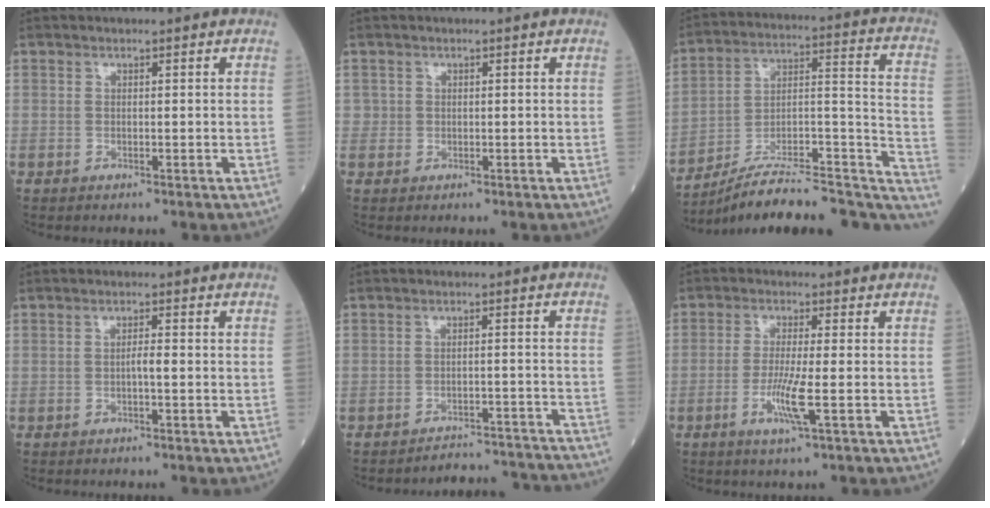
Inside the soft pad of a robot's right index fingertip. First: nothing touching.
{"total": 0.9, "force": [0.1, 0.9, 0.0], "torque": [0.008, 0.003, 0.000]}
{"total": 22.8, "force": [-18.6, 5.7, 11.9], "torque": [-0.118, 0.057, -0.273]}
{"total": 1.5, "force": [-0.4, 0.2, 1.4], "torque": [-0.024, 0.003, -0.007]}
{"total": 11.5, "force": [-11.4, 0.5, 0.5], "torque": [0.012, 0.017, -0.134]}
{"total": 5.6, "force": [-1.8, -0.2, 5.3], "torque": [-0.107, -0.013, -0.035]}